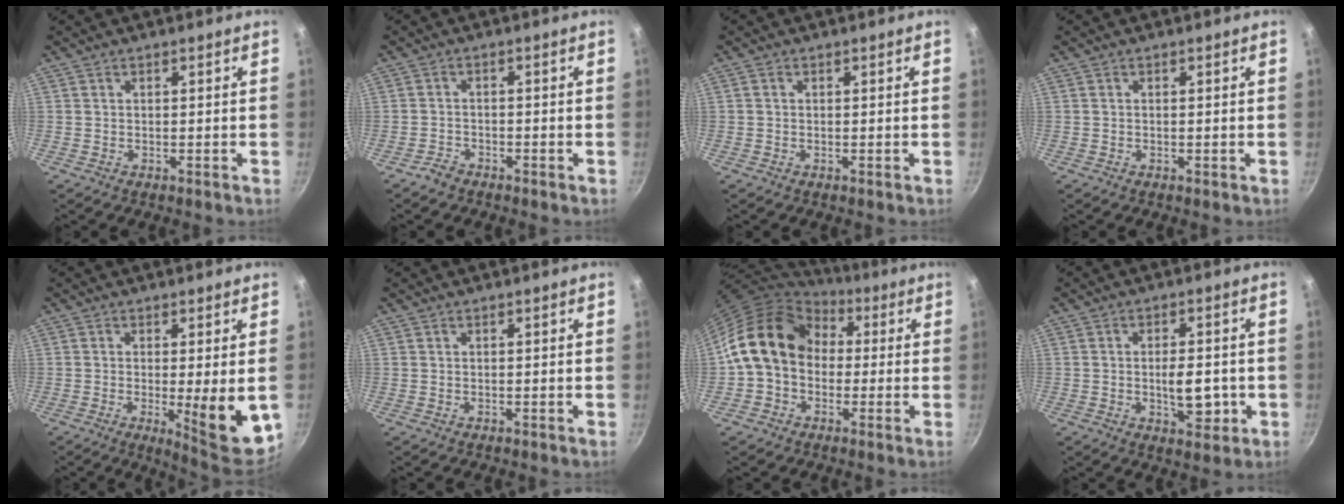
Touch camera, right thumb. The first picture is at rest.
{"total": 2.1, "force": [-1.8, 0.9, 0.5], "torque": [-0.008, 0.021, -0.034]}
{"total": 0.6, "force": [0.0, 0.5, 0.2], "torque": [-0.004, 0.003, -0.001]}
{"total": 0.0}
{"total": 11.2, "force": [-1.5, 2.8, 10.8], "torque": [-0.136, -0.017, -0.011]}
{"total": 0.0}
{"total": 15.6, "force": [1.0, 12.4, 9.5], "torque": [-0.141, 0.041, 0.001]}
{"total": 7.5, "force": [-1.2, 4.0, 6.2], "torque": [-0.066, 0.001, -0.016]}